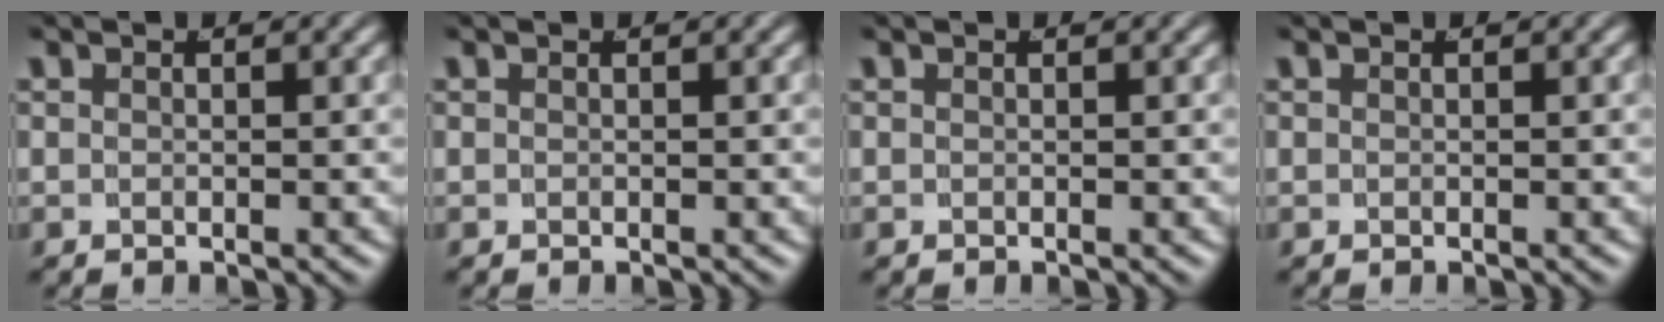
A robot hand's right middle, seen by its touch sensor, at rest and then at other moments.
{"total": 0.0}
{"total": 0.0}
{"total": 0.0}